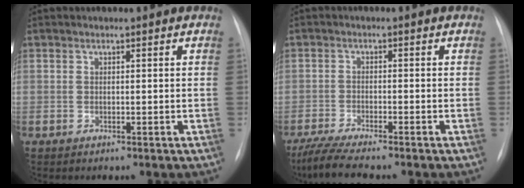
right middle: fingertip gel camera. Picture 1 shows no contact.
{"total": 6.5, "force": [-5.5, 0.0, 3.5], "torque": [-0.064, -0.023, -0.096]}